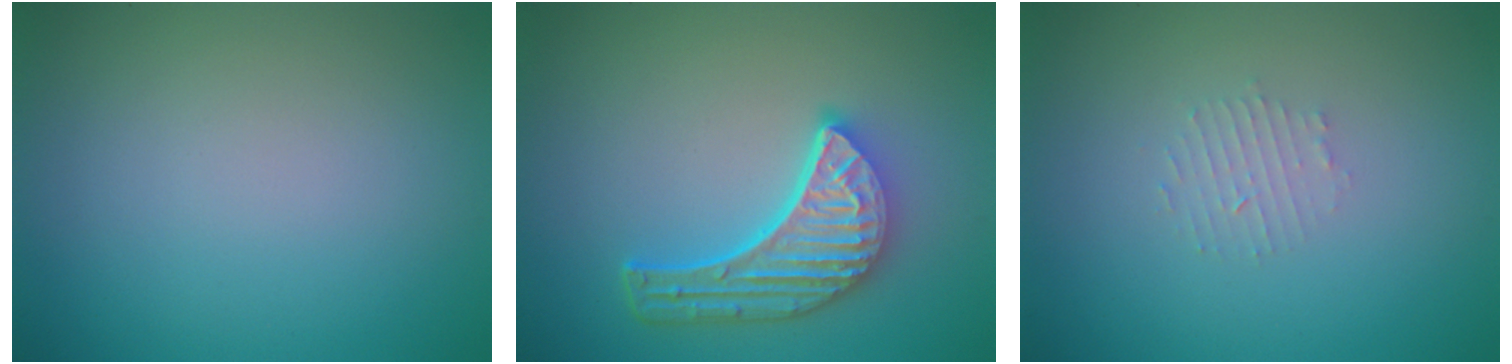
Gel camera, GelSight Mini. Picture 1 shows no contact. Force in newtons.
{"total": 6.1, "press": 4.5, "slide": 4.1}
{"total": 1.2, "press": 1.1, "slide": 0.2}